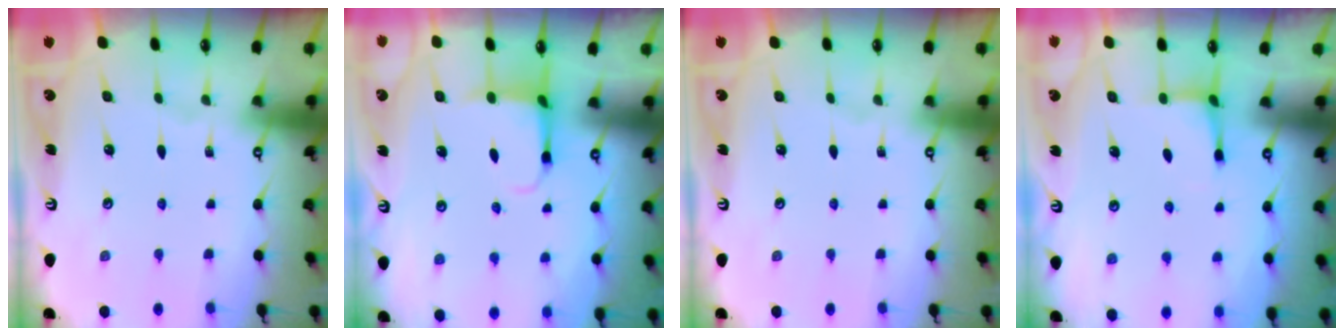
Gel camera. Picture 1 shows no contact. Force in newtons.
{"total": 3.9, "press": 3.7, "slide": 1.3}
{"total": 0.0}
{"total": 3.3, "press": 3.3, "slide": 0.3}